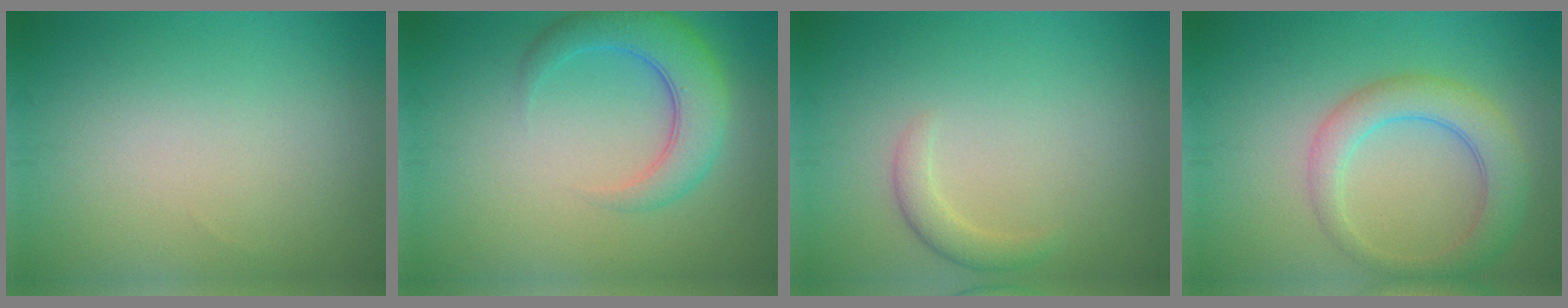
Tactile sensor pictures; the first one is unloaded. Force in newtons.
{"total": 5.1, "press": 5.1, "slide": 0.3}
{"total": 1.7, "press": 1.7, "slide": 0.1}
{"total": 4.4, "press": 4.4, "slide": 0.2}